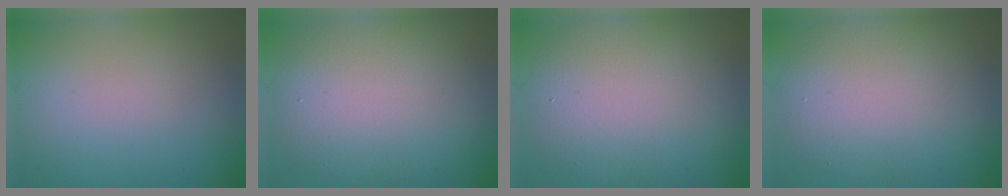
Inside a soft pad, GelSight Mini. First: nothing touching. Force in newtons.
{"total": 8.8, "press": 8.8, "slide": 0.5}
{"total": 8.7, "press": 8.7, "slide": 0.4}
{"total": 8.0, "press": 8.0, "slide": 0.2}